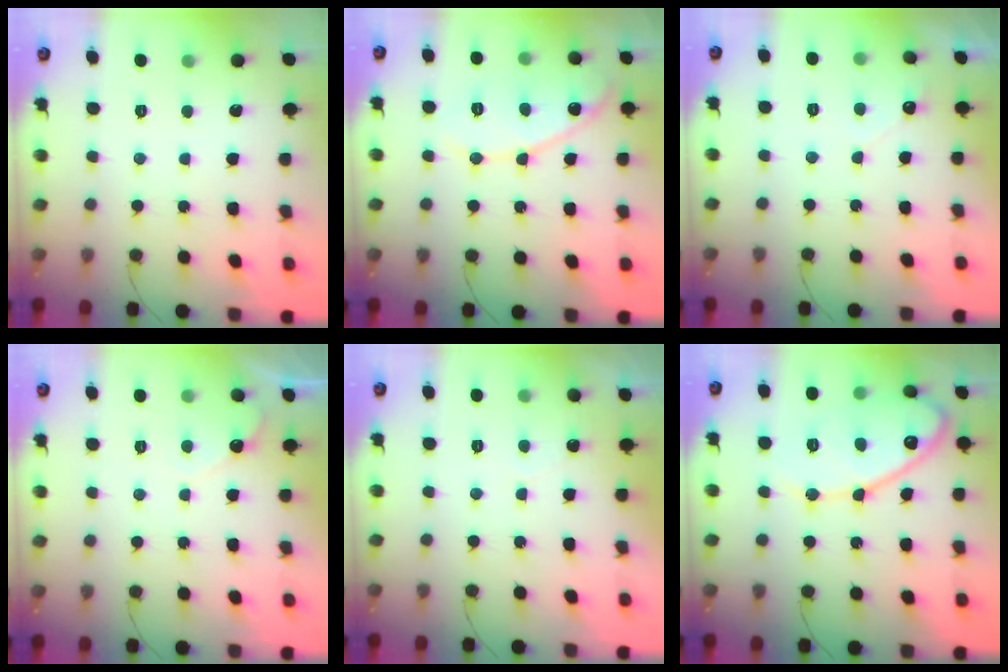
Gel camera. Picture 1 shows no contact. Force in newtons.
{"total": 11.0, "press": 11.0, "slide": 1.0}
{"total": 2.8, "press": 2.8, "slide": 0.2}
{"total": 3.4, "press": 3.4, "slide": 0.2}
{"total": 1.8, "press": 1.8, "slide": 0.1}
{"total": 16.7, "press": 16.6, "slide": 0.9}